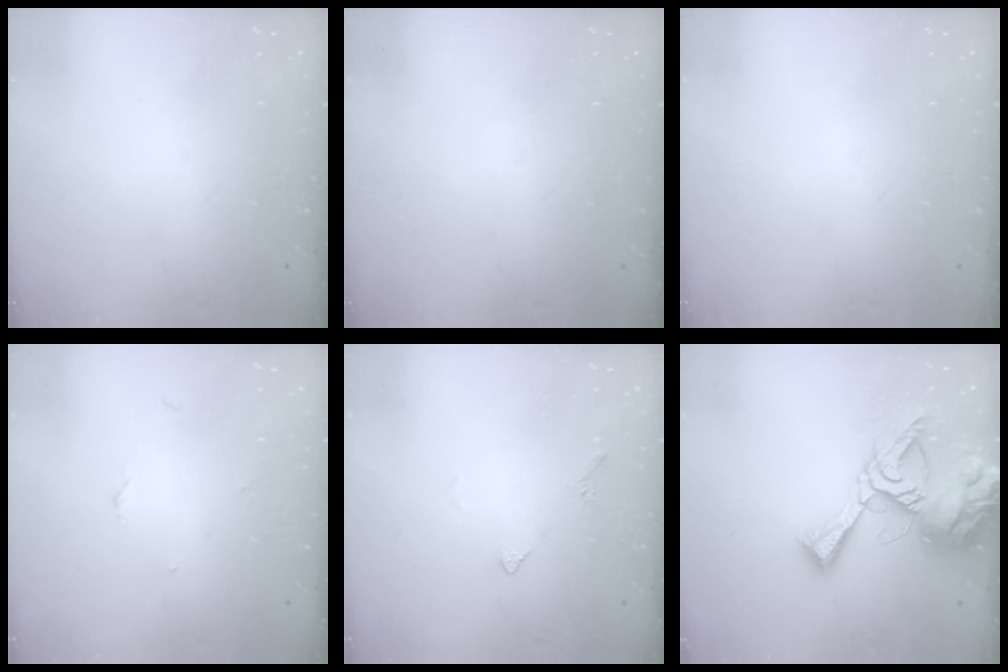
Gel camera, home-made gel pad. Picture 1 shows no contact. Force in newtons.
{"total": 0.0}
{"total": 0.0}
{"total": 2.7, "press": 2.7, "slide": 0.3}
{"total": 3.2, "press": 3.2, "slide": 0.6}
{"total": 15.0, "press": 14.9, "slide": 1.6}